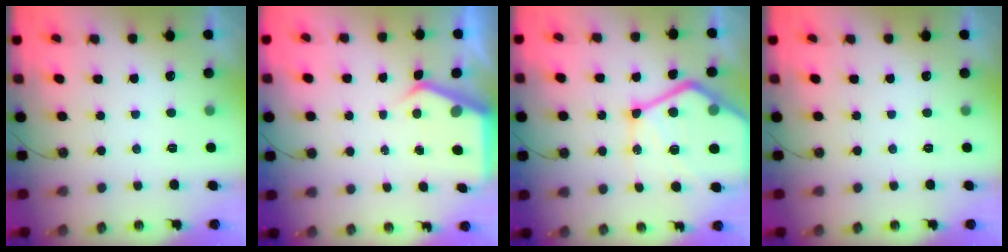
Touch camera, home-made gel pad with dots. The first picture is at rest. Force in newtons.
{"total": 4.7, "press": 4.7, "slide": 0.3}
{"total": 25.3, "press": 25.2, "slide": 2.8}
{"total": 0.0}